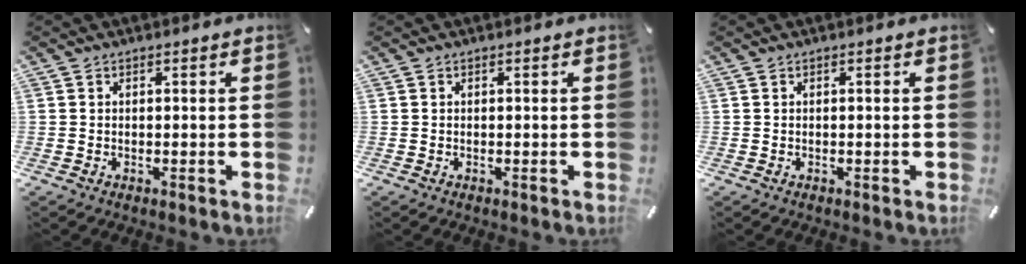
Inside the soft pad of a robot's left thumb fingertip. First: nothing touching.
{"total": 0.0}
{"total": 0.0}